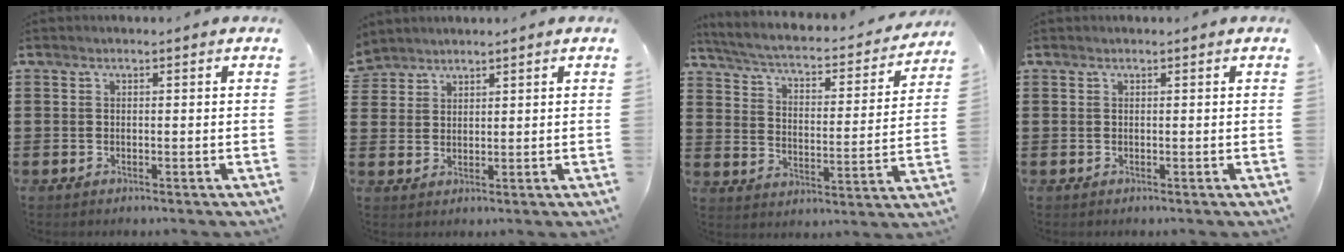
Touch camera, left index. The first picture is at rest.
{"total": 2.7, "force": [2.4, 1.1, -0.3], "torque": [-0.005, 0.001, 0.049]}
{"total": 3.2, "force": [2.7, 0.4, 1.5], "torque": [-0.049, -0.026, 0.035]}
{"total": 0.0}